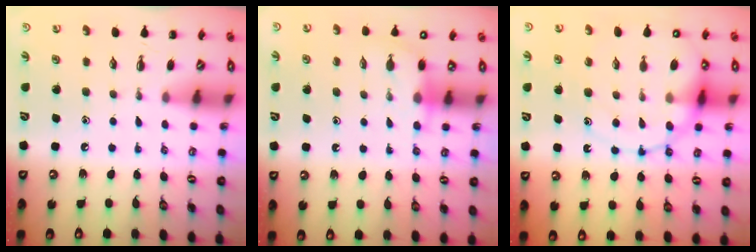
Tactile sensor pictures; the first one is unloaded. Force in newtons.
{"total": 4.8, "press": 4.6, "slide": 1.2}
{"total": 15.3, "press": 15.0, "slide": 3.0}